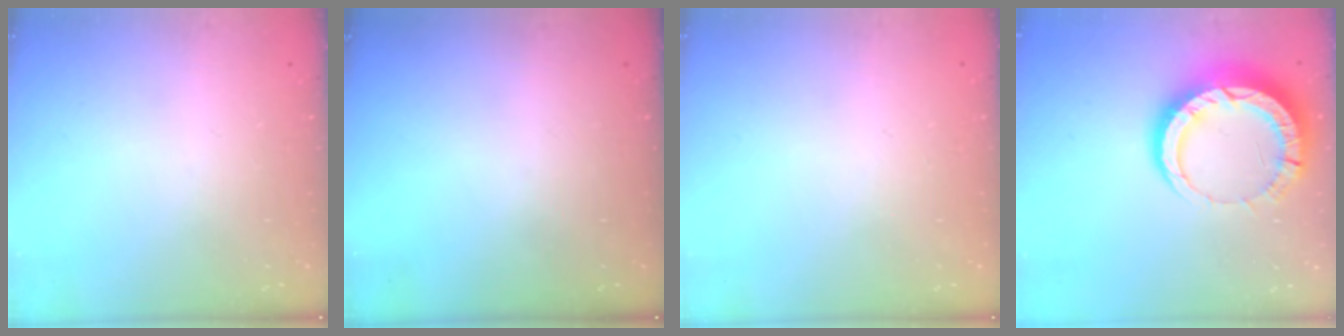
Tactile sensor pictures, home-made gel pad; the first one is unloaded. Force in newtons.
{"total": 0.0}
{"total": 2.6, "press": 2.6, "slide": 0.2}
{"total": 13.4, "press": 13.3, "slide": 1.4}